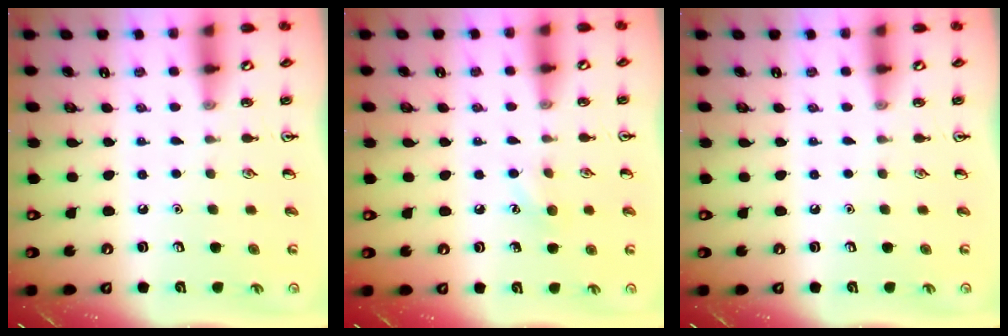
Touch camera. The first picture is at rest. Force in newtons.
{"total": 6.6, "press": 6.3, "slide": 2.0}
{"total": 0.0}